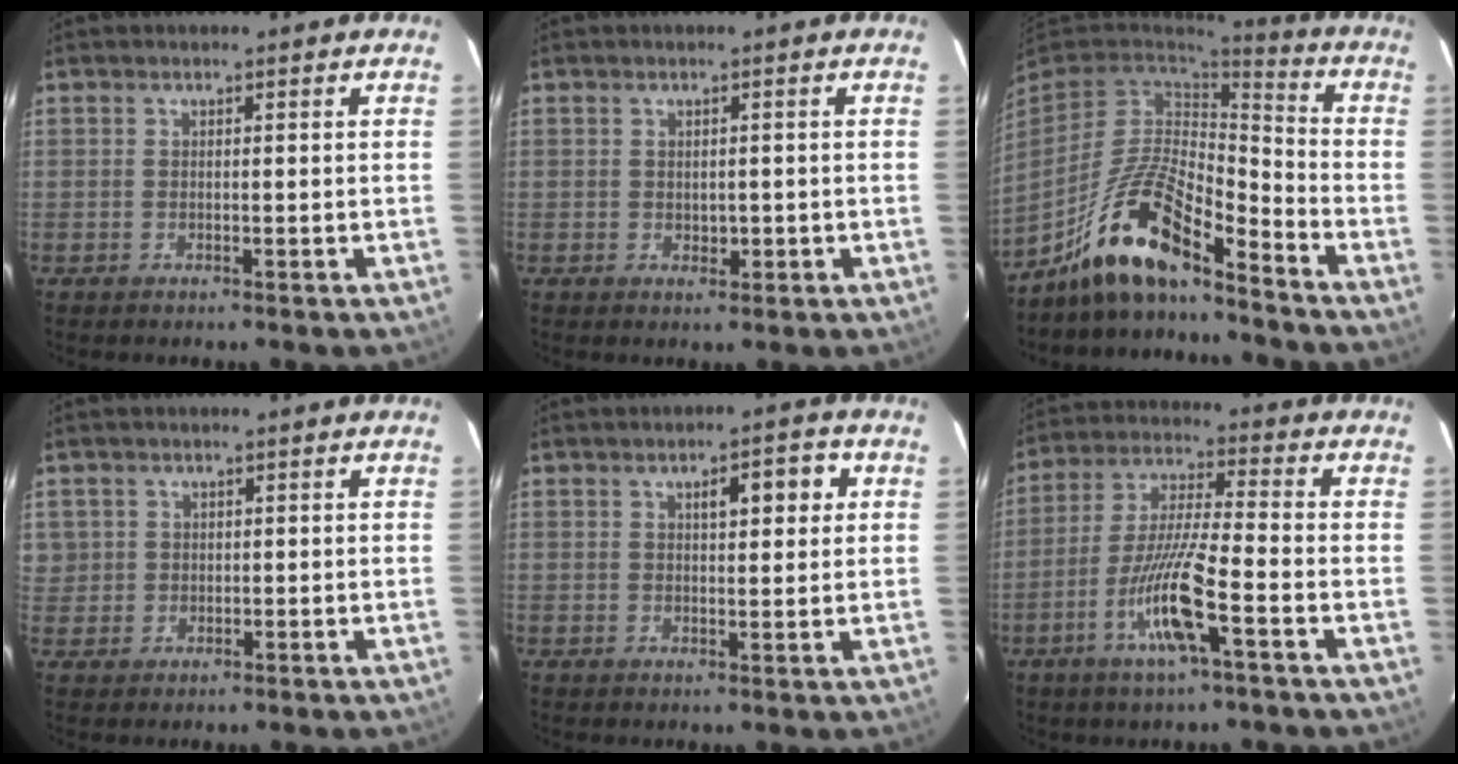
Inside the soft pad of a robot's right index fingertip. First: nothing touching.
{"total": 1.5, "force": [-0.2, 1.0, 1.2], "torque": [-0.017, -0.001, 0.002]}
{"total": 13.6, "force": [-10.0, 2.7, 8.8], "torque": [-0.174, 0.015, -0.183]}
{"total": 2.5, "force": [0.8, 2.3, -0.1], "torque": [0.018, 0.005, 0.012]}
{"total": 5.0, "force": [1.7, 1.6, 4.4], "torque": [-0.065, 0.014, 0.026]}
{"total": 11.6, "force": [-4.8, 0.4, 10.5], "torque": [-0.209, -0.008, -0.093]}